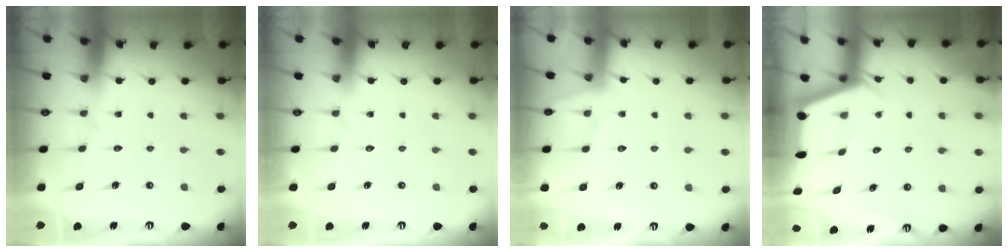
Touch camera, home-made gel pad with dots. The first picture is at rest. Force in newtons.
{"total": 0.0}
{"total": 1.6, "press": 1.5, "slide": 0.4}
{"total": 2.4, "press": 2.3, "slide": 0.3}